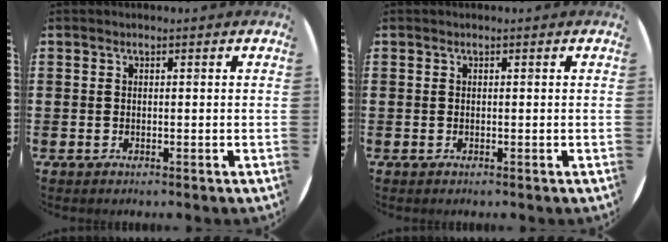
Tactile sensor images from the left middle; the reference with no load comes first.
{"total": 0.0}